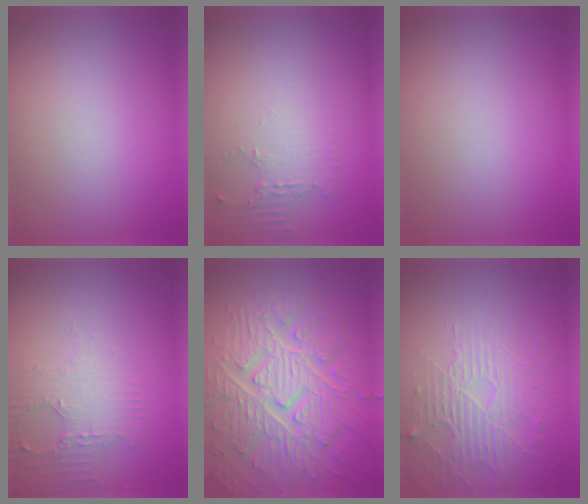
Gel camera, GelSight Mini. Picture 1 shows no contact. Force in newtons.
{"total": 2.0, "press": 1.4, "slide": 1.4}
{"total": 0.0}
{"total": 3.5, "press": 2.6, "slide": 2.3}
{"total": 9.5, "press": 7.0, "slide": 6.5}
{"total": 4.7, "press": 3.3, "slide": 3.3}